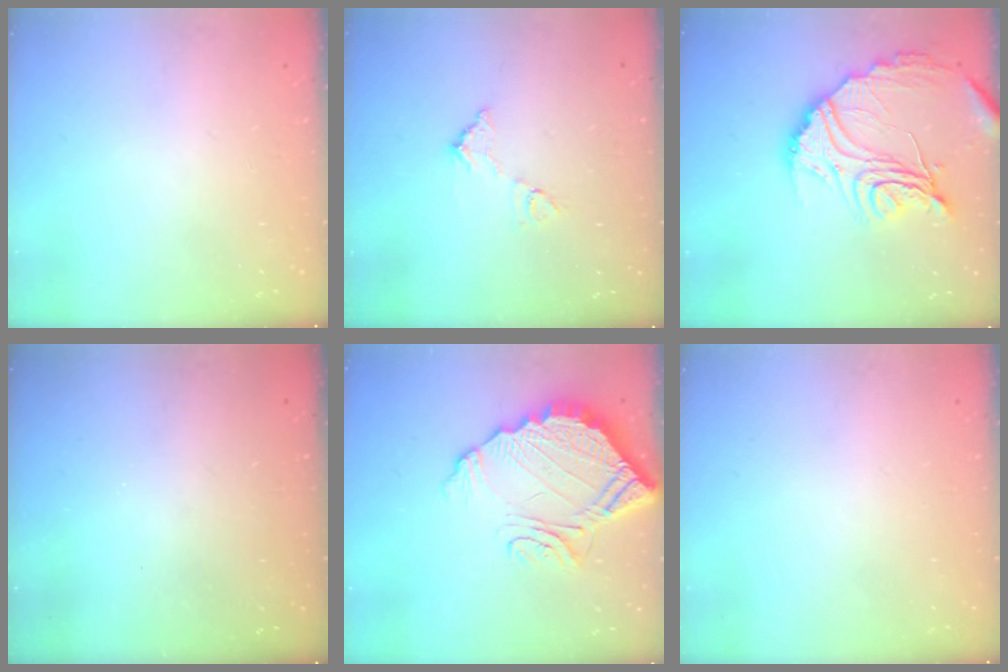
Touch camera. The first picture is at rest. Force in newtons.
{"total": 7.0, "press": 7.0, "slide": 0.3}
{"total": 19.6, "press": 19.5, "slide": 1.7}
{"total": 3.0, "press": 3.0, "slide": 0.1}
{"total": 15.0, "press": 15.0, "slide": 1.4}
{"total": 0.0}